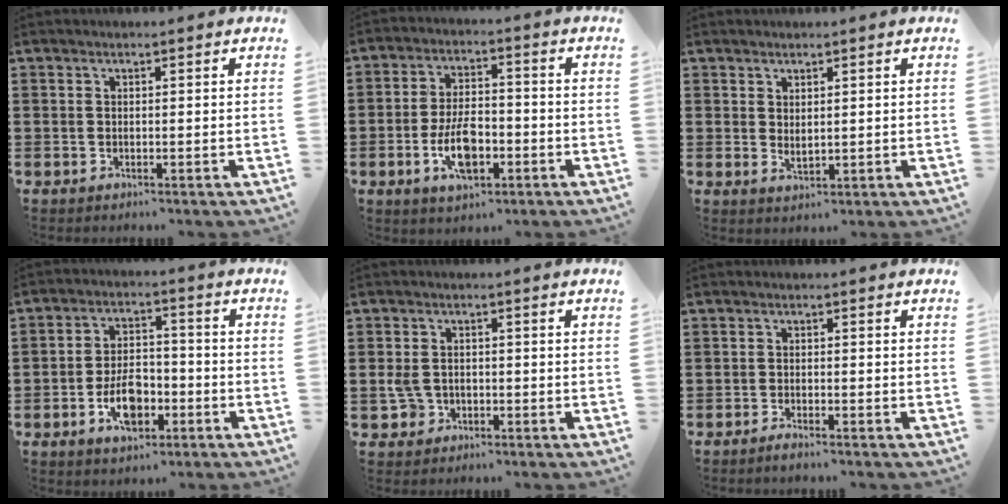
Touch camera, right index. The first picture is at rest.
{"total": 8.0, "force": [-2.8, 3.9, 6.4], "torque": [-0.138, 0.002, -0.054]}
{"total": 1.5, "force": [1.1, 0.5, 0.8], "torque": [-0.016, 0.001, 0.021]}
{"total": 7.2, "force": [-2.8, 4.0, 5.3], "torque": [-0.099, 0.005, -0.055]}
{"total": 3.0, "force": [-0.8, 2.5, 1.3], "torque": [-0.039, 0.002, -0.019]}
{"total": 1.2, "force": [-1.1, 0.0, 0.3], "torque": [-0.009, -0.003, -0.021]}